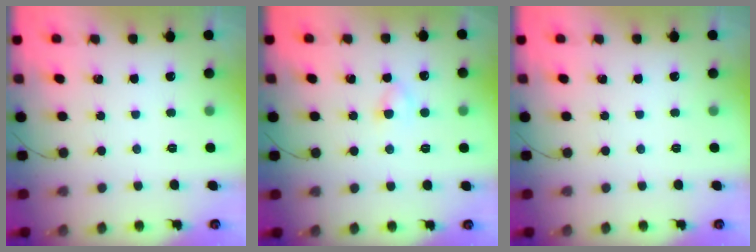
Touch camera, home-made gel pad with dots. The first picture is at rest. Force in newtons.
{"total": 3.2, "press": 3.1, "slide": 0.9}
{"total": 0.0}